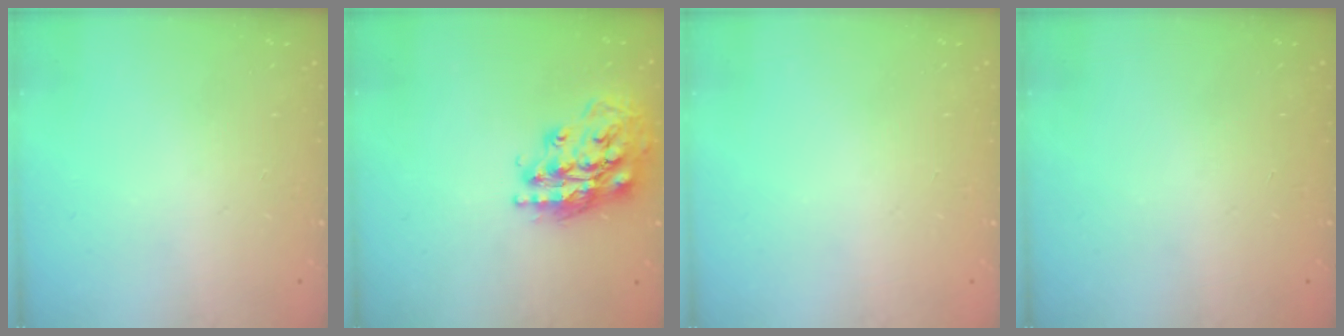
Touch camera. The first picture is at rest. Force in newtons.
{"total": 18.4, "press": 18.3, "slide": 1.7}
{"total": 0.0}
{"total": 0.0}